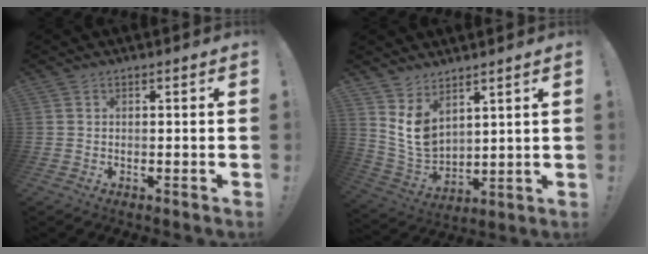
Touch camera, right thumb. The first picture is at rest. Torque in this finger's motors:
{"motor_torque": [0.10, 0.18, 0.73, 0.39, 0.04]}